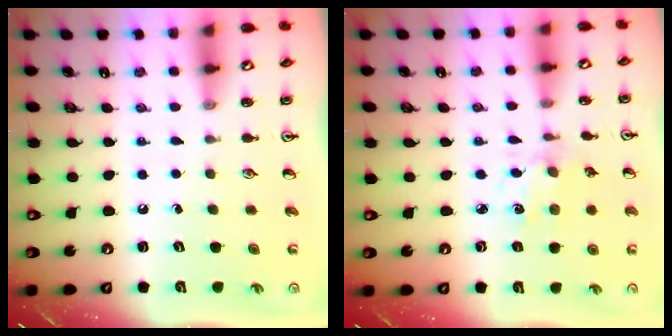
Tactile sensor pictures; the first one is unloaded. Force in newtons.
{"total": 1.5, "press": 1.4, "slide": 0.4}